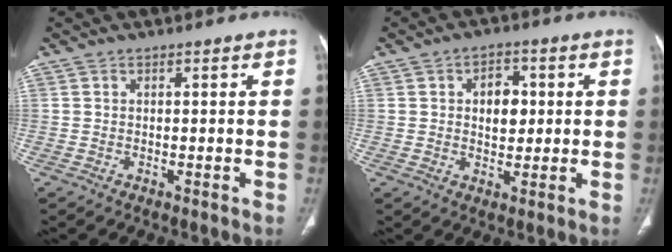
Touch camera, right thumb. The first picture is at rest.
{"total": 6.4, "force": [1.0, 4.4, 4.5], "torque": [-0.035, 0.001, 0.013]}